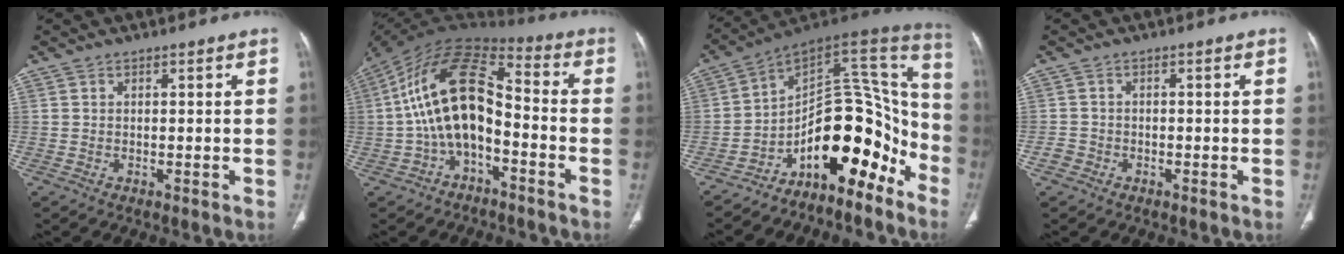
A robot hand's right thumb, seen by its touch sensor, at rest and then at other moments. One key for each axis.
{"total": 16.0, "fx": -2.9, "fy": 8.7, "fz": 13.2, "tx": -0.232, "ty": 0.067, "tz": -0.056}
{"total": 18.3, "fx": -10.8, "fy": 9.1, "fz": 11.7, "tx": -0.097, "ty": 0.149, "tz": -0.172}
{"total": 1.6, "fx": -0.9, "fy": 1.3, "fz": 0.1, "tx": -0.003, "ty": 0.007, "tz": -0.021}